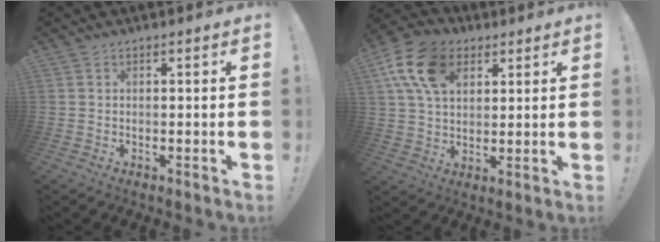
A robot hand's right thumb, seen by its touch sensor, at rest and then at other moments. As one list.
[{"total": 15.9, "force": [6.7, 10.8, 9.6], "torque": [-0.169, -0.020, 0.126]}]